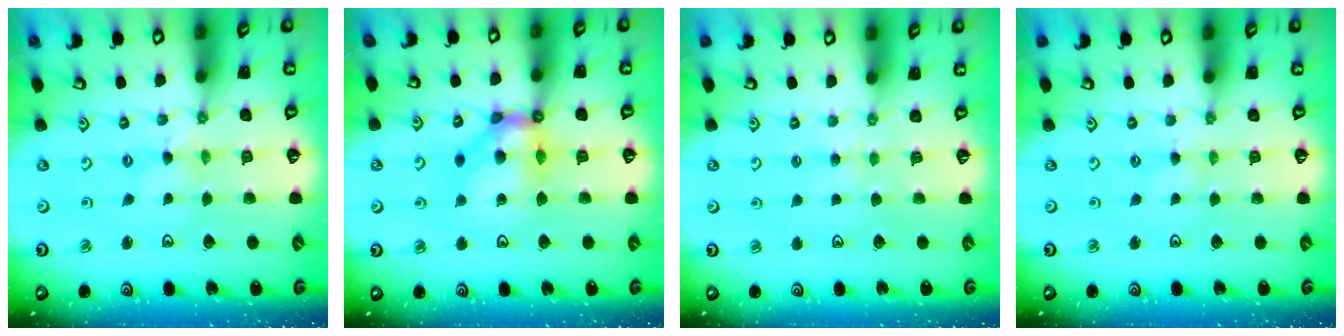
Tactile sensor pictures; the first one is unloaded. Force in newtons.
{"total": 10.4, "press": 10.3, "slide": 1.4}
{"total": 1.9, "press": 1.9, "slide": 0.4}
{"total": 1.0, "press": 1.0, "slide": 0.3}